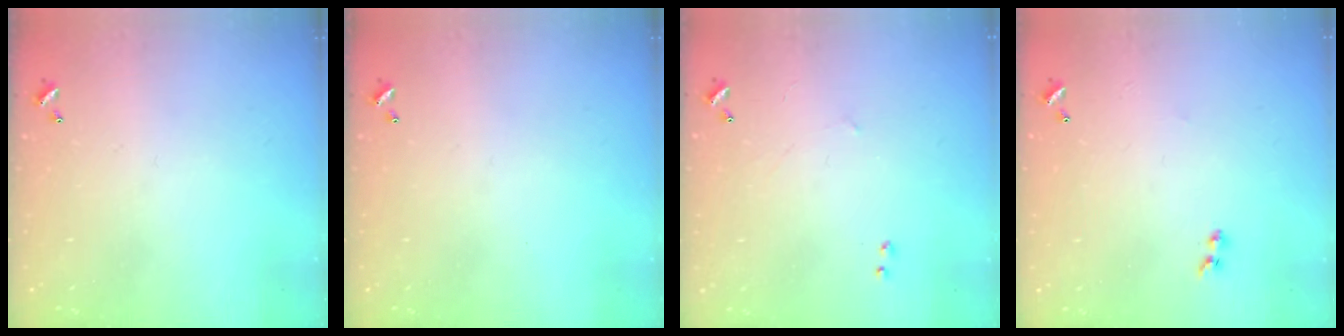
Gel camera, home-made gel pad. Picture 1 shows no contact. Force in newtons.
{"total": 0.0}
{"total": 2.5, "press": 2.4, "slide": 0.4}
{"total": 1.9, "press": 1.7, "slide": 0.9}